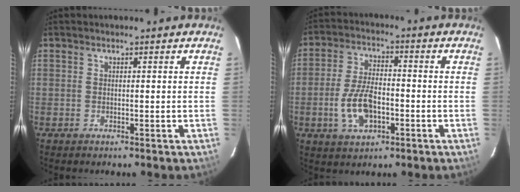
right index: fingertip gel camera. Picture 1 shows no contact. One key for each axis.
{"total": 9.4, "fx": -3.0, "fy": 4.9, "fz": 7.5, "tx": -0.156, "ty": 0.004, "tz": -0.048}